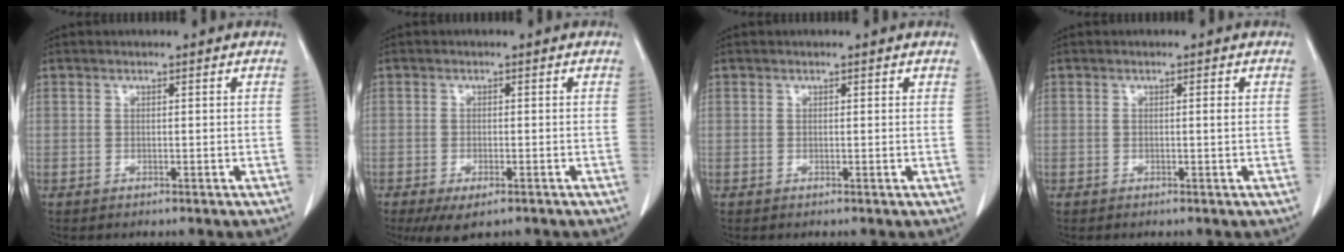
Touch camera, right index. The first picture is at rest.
{"total": 4.6, "force": [-3.1, 1.6, 3.1], "torque": [-0.051, -0.010, -0.045]}
{"total": 0.0}
{"total": 0.7, "force": [0.1, -0.1, 0.7], "torque": [-0.011, -0.001, 0.000]}